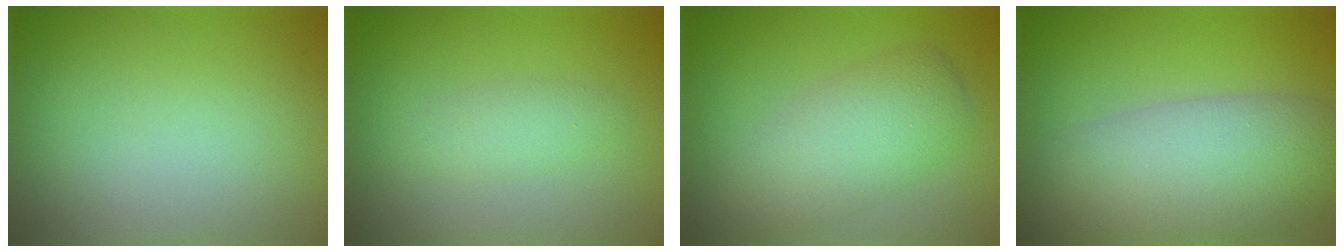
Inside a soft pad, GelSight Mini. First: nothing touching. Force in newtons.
{"total": 1.6, "press": 1.6, "slide": 0.1}
{"total": 5.0, "press": 5.0, "slide": 0.2}
{"total": 8.8, "press": 8.7, "slide": 0.5}